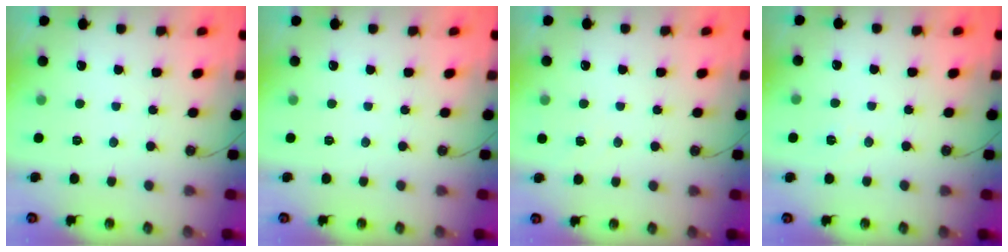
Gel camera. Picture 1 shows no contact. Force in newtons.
{"total": 0.0}
{"total": 5.0, "press": 4.9, "slide": 0.9}
{"total": 5.1, "press": 2.6, "slide": 4.4}